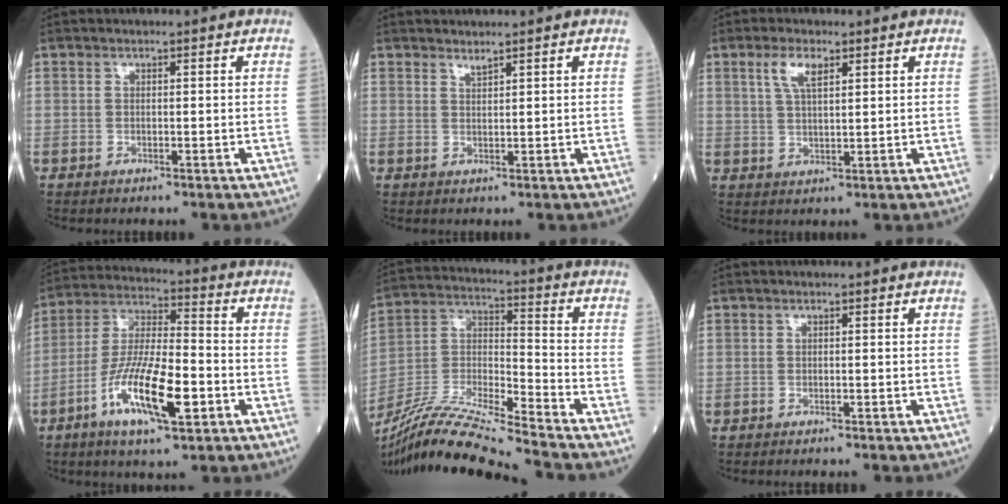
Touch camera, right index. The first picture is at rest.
{"total": 1.0, "force": [1.0, -0.2, 0.3], "torque": [-0.010, -0.007, 0.023]}
{"total": 4.4, "force": [2.3, 1.3, 3.5], "torque": [-0.077, 0.008, 0.051]}
{"total": 14.0, "force": [-5.3, 2.9, 12.6], "torque": [-0.252, -0.009, -0.095]}
{"total": 17.6, "force": [-15.7, -1.3, 7.8], "torque": [-0.162, -0.010, -0.290]}
{"total": 1.2, "force": [-1.0, 0.0, 0.7], "torque": [-0.011, 0.000, -0.010]}